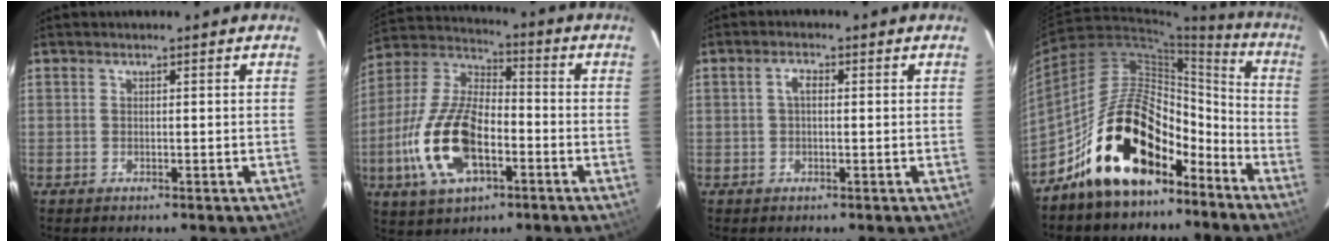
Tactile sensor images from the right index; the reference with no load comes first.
{"total": 18.3, "force": [-5.9, 9.0, 14.8], "torque": [-0.322, -0.003, -0.108]}
{"total": 2.0, "force": [0.2, 0.9, 1.7], "torque": [-0.035, 0.008, 0.004]}
{"total": 20.2, "force": [-13.3, 10.4, 11.2], "torque": [-0.199, 0.040, -0.209]}